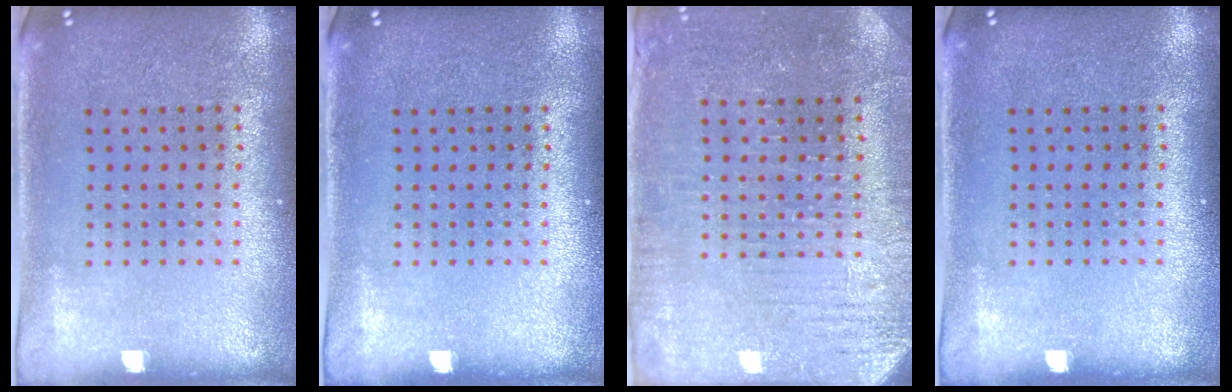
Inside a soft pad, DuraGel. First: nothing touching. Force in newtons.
{"total": 0.0}
{"total": 3.0, "press": 2.9, "slide": 0.6}
{"total": 0.0}